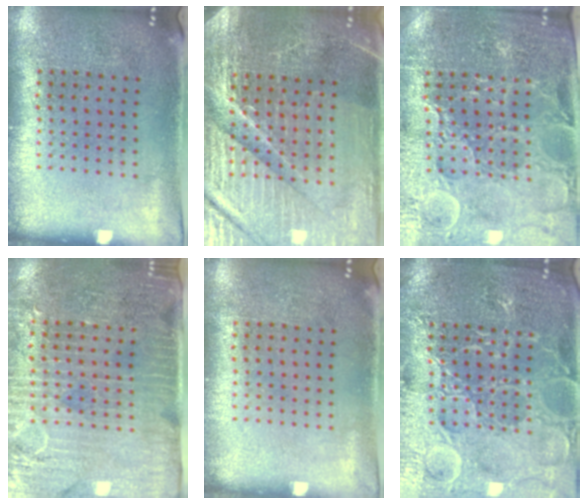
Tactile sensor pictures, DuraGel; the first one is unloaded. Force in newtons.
{"total": 5.1, "press": 4.8, "slide": 1.8}
{"total": 4.3, "press": 4.1, "slide": 1.3}
{"total": 3.6, "press": 3.1, "slide": 1.9}
{"total": 0.0}
{"total": 6.8, "press": 6.7, "slide": 1.0}